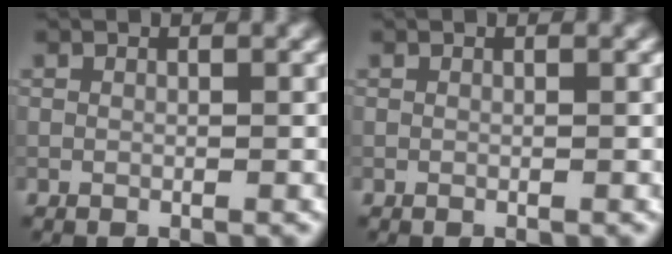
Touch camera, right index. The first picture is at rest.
{"total": 0.0}